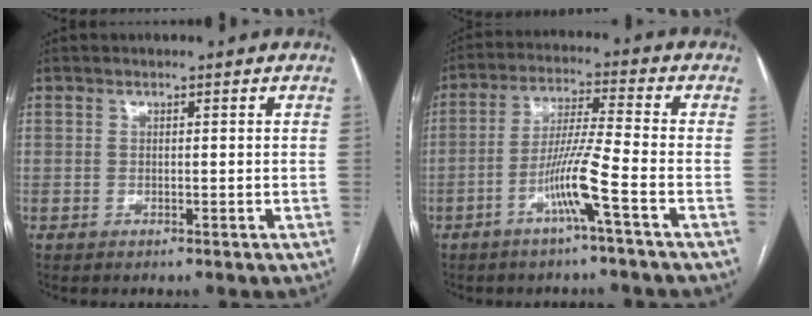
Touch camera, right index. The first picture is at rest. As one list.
[{"total": 8.2, "force": [-3.7, -1.2, 7.1], "torque": [-0.140, 0.002, -0.076]}]